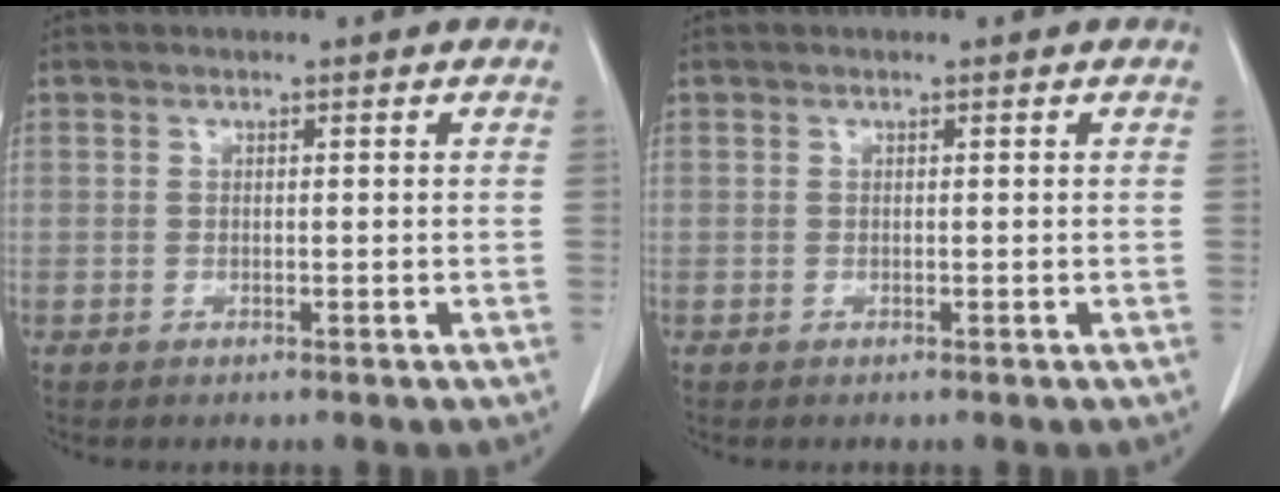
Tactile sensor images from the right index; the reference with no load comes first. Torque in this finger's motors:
{"motor_torque": [0.00, 0.00, 0.00, 0.00]}